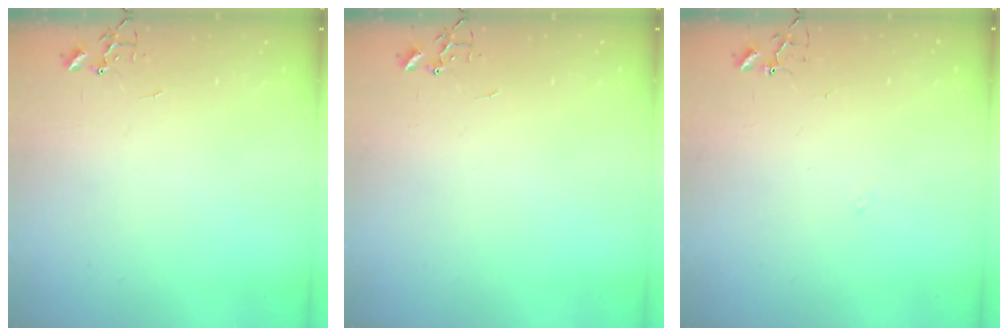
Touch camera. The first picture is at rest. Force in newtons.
{"total": 0.0}
{"total": 5.7, "press": 5.6, "slide": 0.7}